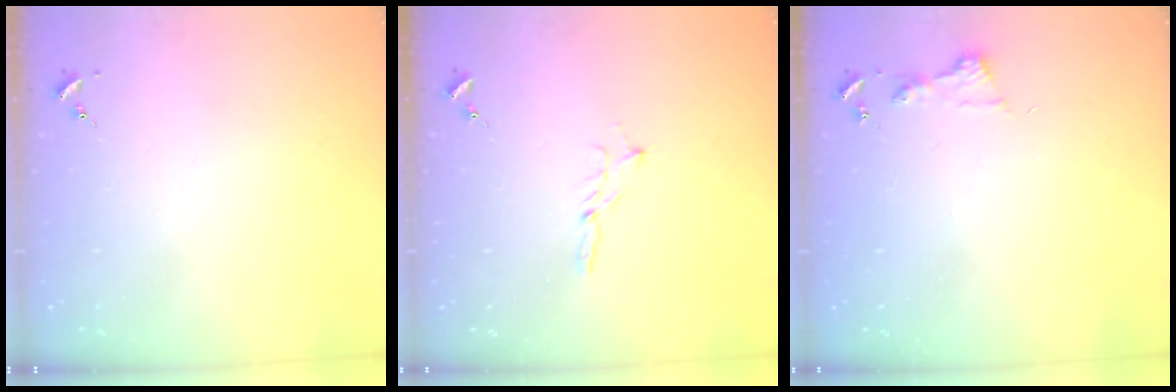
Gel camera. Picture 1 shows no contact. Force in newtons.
{"total": 2.1, "press": 2.1, "slide": 0.2}
{"total": 5.2, "press": 5.2, "slide": 0.4}